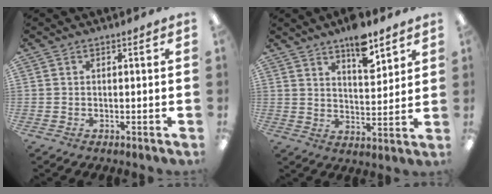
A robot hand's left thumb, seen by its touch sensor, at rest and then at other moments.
{"total": 9.7, "force": [7.2, 3.6, 5.5], "torque": [-0.069, -0.046, 0.120]}